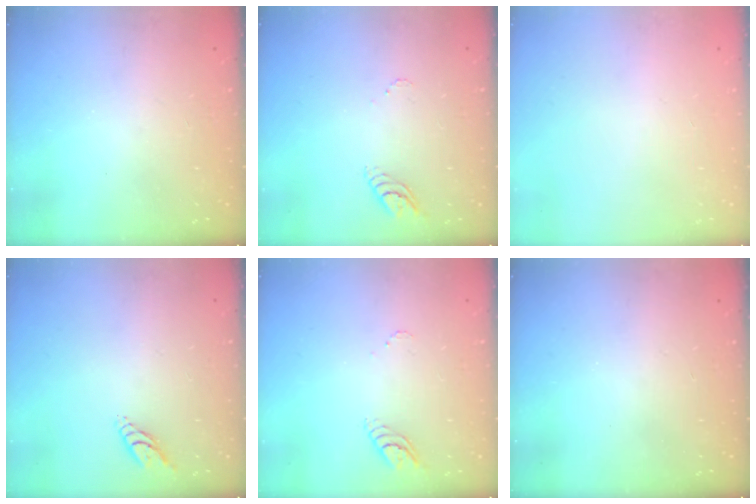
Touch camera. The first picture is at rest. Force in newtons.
{"total": 3.6, "press": 3.6, "slide": 0.5}
{"total": 0.0}
{"total": 4.9, "press": 4.9, "slide": 0.3}
{"total": 3.6, "press": 3.6, "slide": 0.5}
{"total": 0.0}